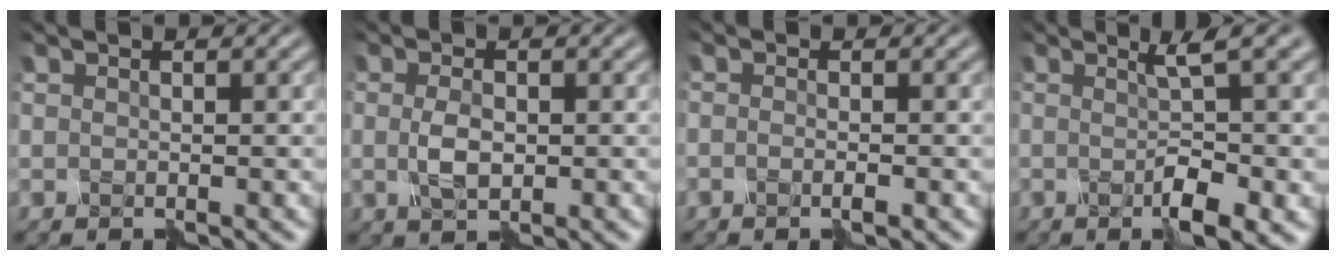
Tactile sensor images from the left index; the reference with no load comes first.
{"total": 1.9, "force": [-0.4, 1.0, 1.6], "torque": [-0.042, -0.002, -0.006]}
{"total": 1.2, "force": [-1.0, -0.1, 0.7], "torque": [-0.017, -0.004, -0.017]}
{"total": 4.0, "force": [-0.3, 0.0, 4.0], "torque": [-0.060, 0.001, -0.005]}